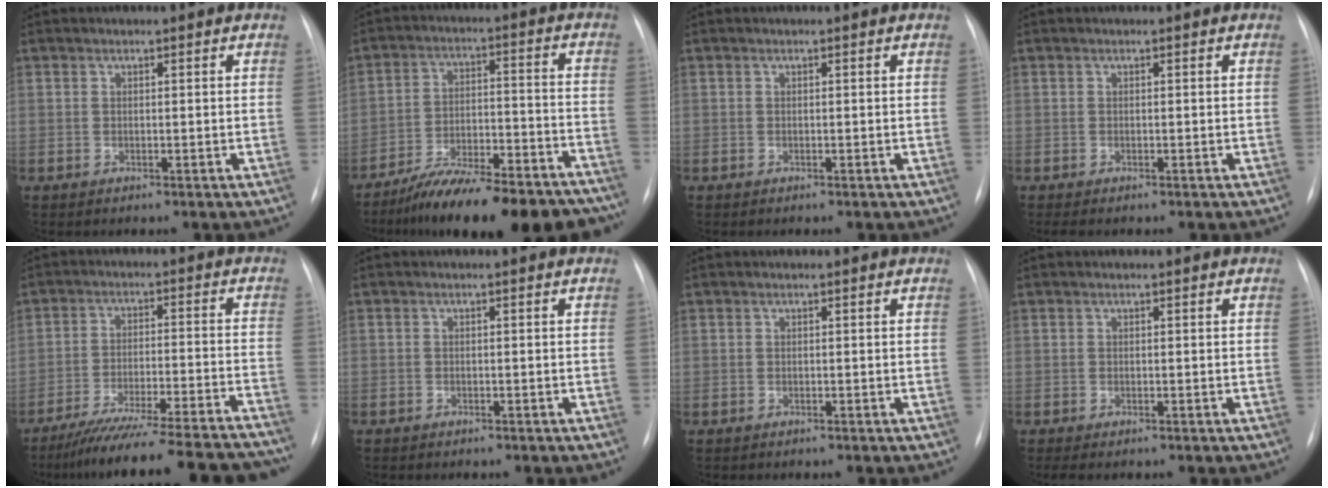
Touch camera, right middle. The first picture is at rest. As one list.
[{"total": 21.3, "force": [-18.3, 4.4, 10.0], "torque": [-0.111, 0.019, -0.271]}, {"total": 0.0}, {"total": 1.1, "force": [-0.9, 0.2, 0.6], "torque": [-0.007, -0.003, -0.011]}, {"total": 23.2, "force": [-21.1, 0.3, 9.6], "torque": [-0.116, -0.029, -0.296]}, {"total": 1.2, "force": [-1.0, 0.7, 0.2], "torque": [-0.008, 0.002, -0.015]}, {"total": 0.0}, {"total": 1.7, "force": [-1.3, 0.3, 1.0], "torque": [-0.010, -0.005, -0.016]}]